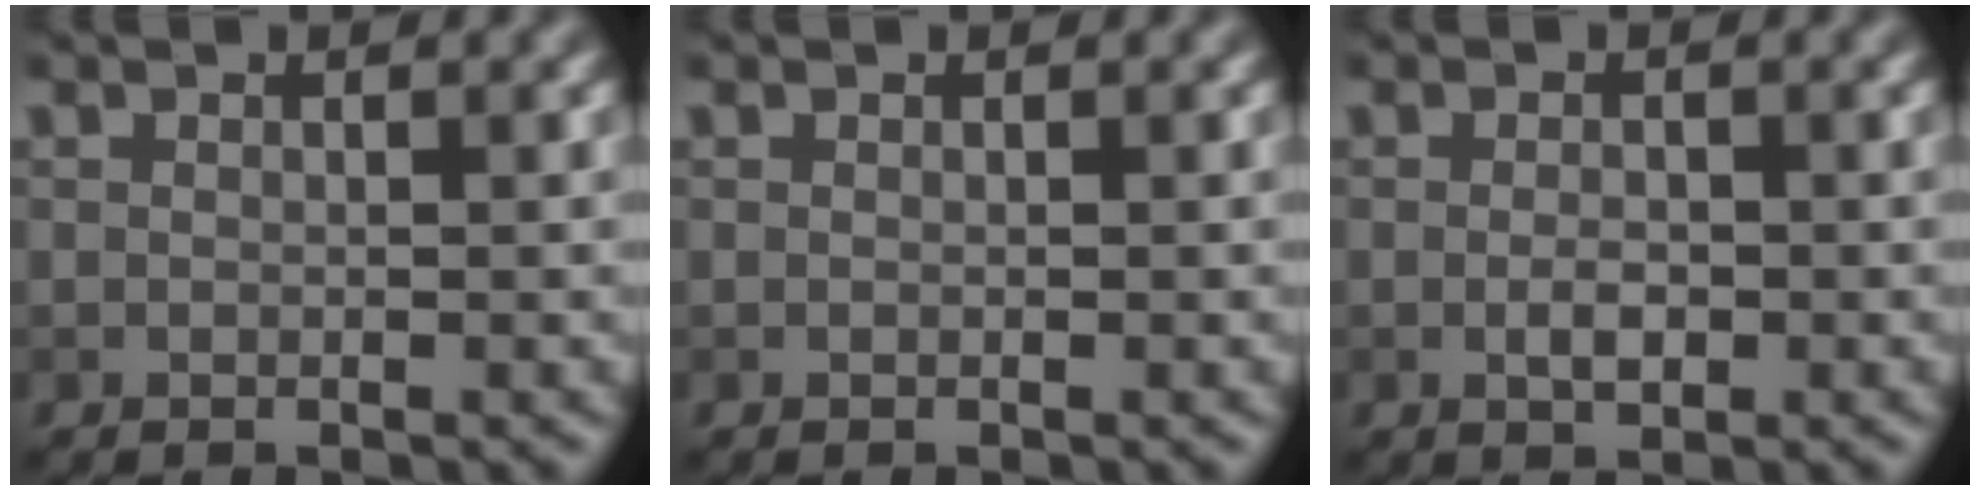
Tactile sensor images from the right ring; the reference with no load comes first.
{"total": 0.0}
{"total": 1.5, "force": [-0.3, 0.8, 1.3], "torque": [-0.024, 0.000, -0.007]}